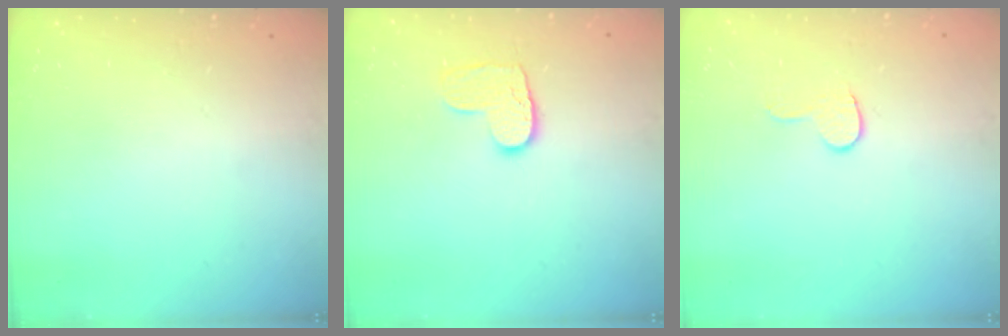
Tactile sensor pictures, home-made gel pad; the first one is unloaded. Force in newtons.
{"total": 8.2, "press": 8.2, "slide": 0.5}
{"total": 5.4, "press": 5.4, "slide": 0.5}